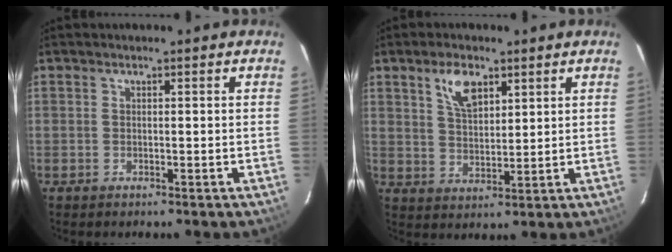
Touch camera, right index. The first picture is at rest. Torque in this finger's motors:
{"motor_torque": [0.29, 0.24, 0.36, 0.07]}